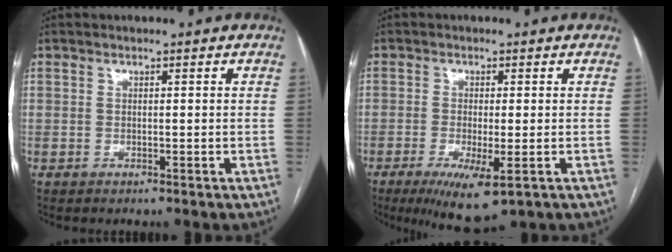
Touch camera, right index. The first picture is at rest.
{"total": 7.7, "force": [-3.7, 1.6, 6.6], "torque": [-0.109, -0.021, -0.053]}